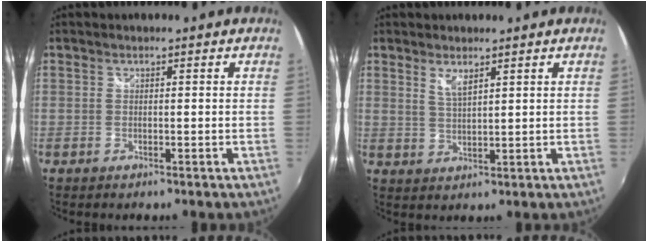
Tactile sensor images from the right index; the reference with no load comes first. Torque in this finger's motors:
{"motor_torque": [0.01, 0.06, 0.18, 0.02]}